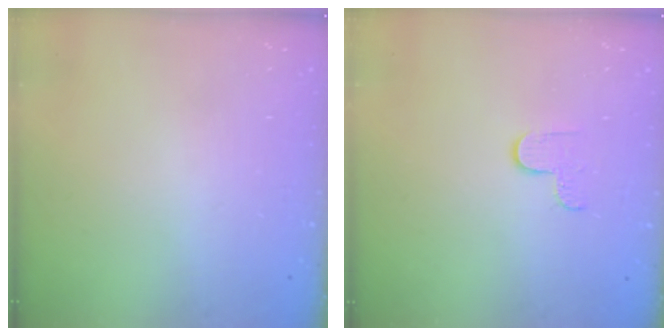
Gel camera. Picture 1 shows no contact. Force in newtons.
{"total": 2.9, "press": 2.9, "slide": 0.3}